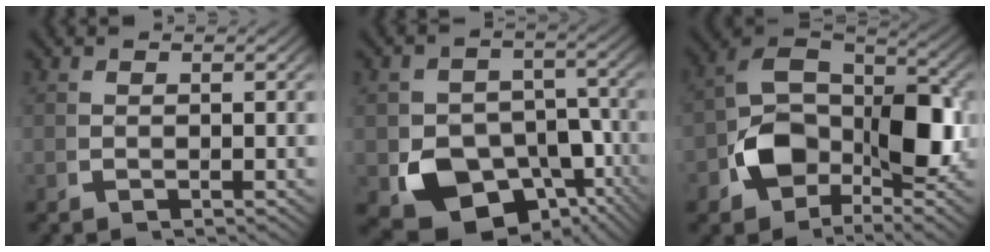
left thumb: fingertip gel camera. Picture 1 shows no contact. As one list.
[{"total": 12.7, "force": [-5.2, 9.3, 6.8], "torque": [-0.145, -0.070, -0.062]}, {"total": 10.7, "force": [-2.0, 7.0, 7.8], "torque": [-0.161, -0.019, -0.035]}]